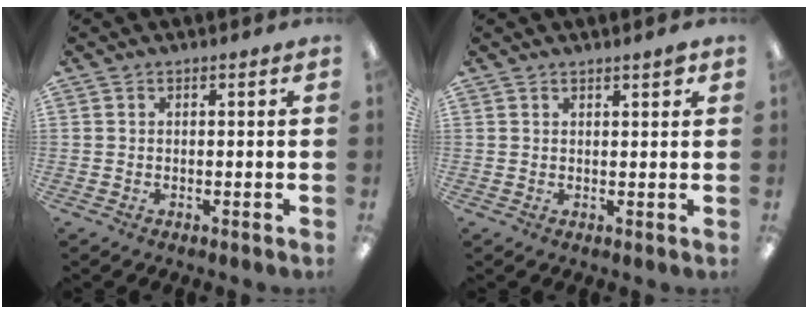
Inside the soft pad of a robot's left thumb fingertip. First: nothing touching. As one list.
[{"total": 1.9, "force": [1.5, 0.2, 1.1], "torque": [-0.008, -0.007, 0.023]}]